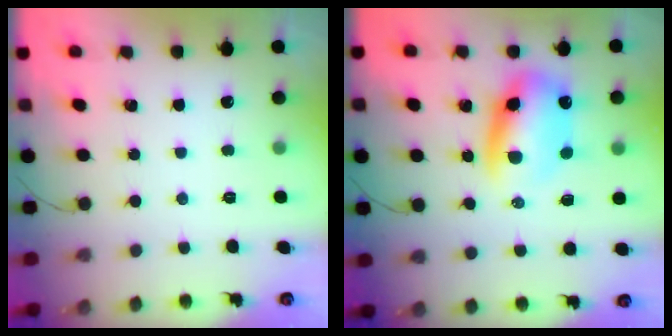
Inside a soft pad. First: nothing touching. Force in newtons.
{"total": 10.3, "press": 9.9, "slide": 2.8}